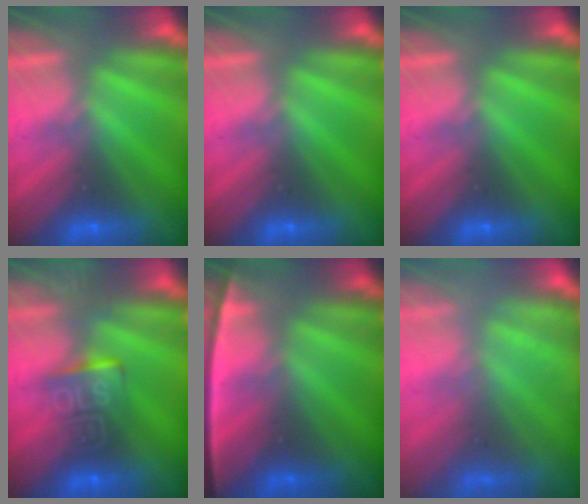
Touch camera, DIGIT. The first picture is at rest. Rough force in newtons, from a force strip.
{"total": 0.0}
{"total": 0.0}
{"total": 10.8}
{"total": 2.4}
{"total": 2.4}